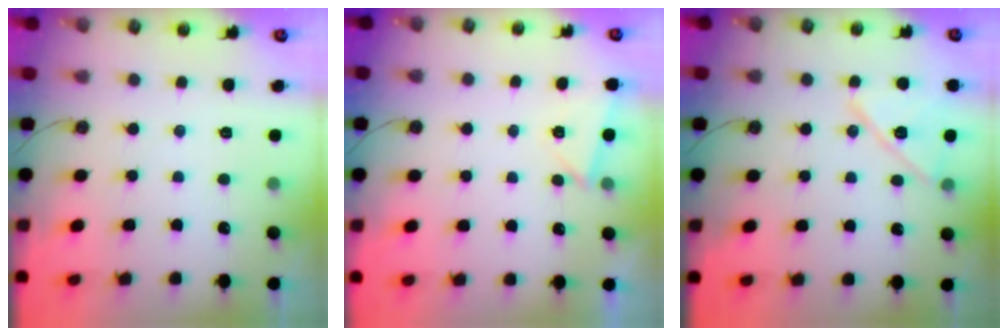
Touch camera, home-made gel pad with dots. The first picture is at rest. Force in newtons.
{"total": 3.4, "press": 3.1, "slide": 1.6}
{"total": 14.3, "press": 13.8, "slide": 3.8}